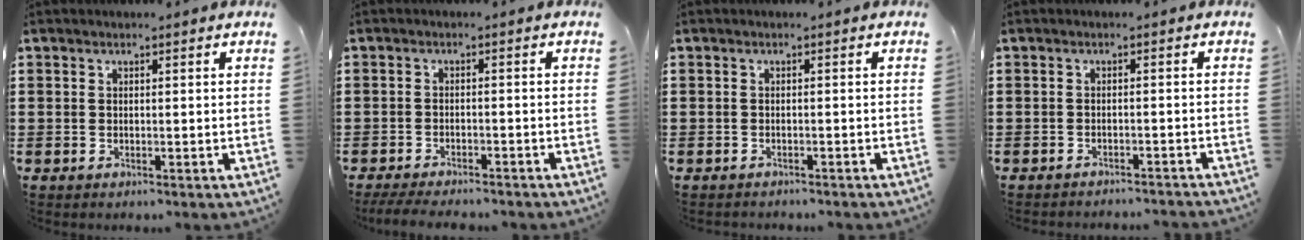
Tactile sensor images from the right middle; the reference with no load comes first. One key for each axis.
{"total": 2.8, "fx": -2.8, "fy": 0.3, "fz": 0.6, "tx": -0.018, "ty": -0.003, "tz": -0.059}
{"total": 0.6, "fx": -0.6, "fy": 0.0, "fz": 0.0, "tx": -0.002, "ty": 0.000, "tz": -0.014}
{"total": 1.4, "fx": -1.4, "fy": -0.2, "fz": 0.2, "tx": -0.004, "ty": 0.005, "tz": -0.029}